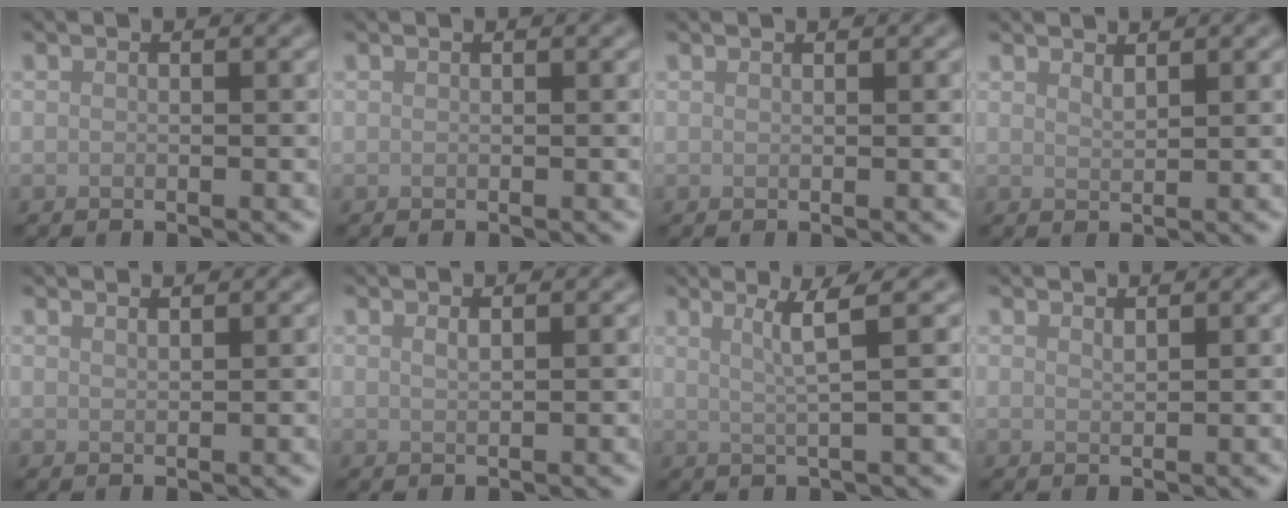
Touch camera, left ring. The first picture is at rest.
{"total": 0.0}
{"total": 0.5, "force": [0.5, 0.1, 0.2], "torque": [0.002, -0.002, 0.005]}
{"total": 1.0, "force": [0.9, 0.1, 0.4], "torque": [-0.006, 0.000, 0.017]}
{"total": 1.2, "force": [1.1, 0.2, 0.4], "torque": [0.003, 0.001, 0.011]}
{"total": 0.8, "force": [0.5, 0.2, 0.5], "torque": [-0.007, 0.000, 0.009]}
{"total": 3.1, "force": [1.3, 0.3, 2.8], "torque": [-0.050, 0.002, 0.023]}
{"total": 0.7, "force": [0.6, 0.1, 0.3], "torque": [-0.003, 0.000, 0.013]}